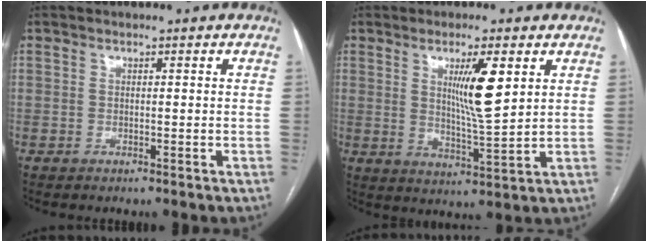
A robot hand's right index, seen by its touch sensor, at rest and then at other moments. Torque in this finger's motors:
{"motor_torque": [0.40, 0.25, 0.25, 0.10]}